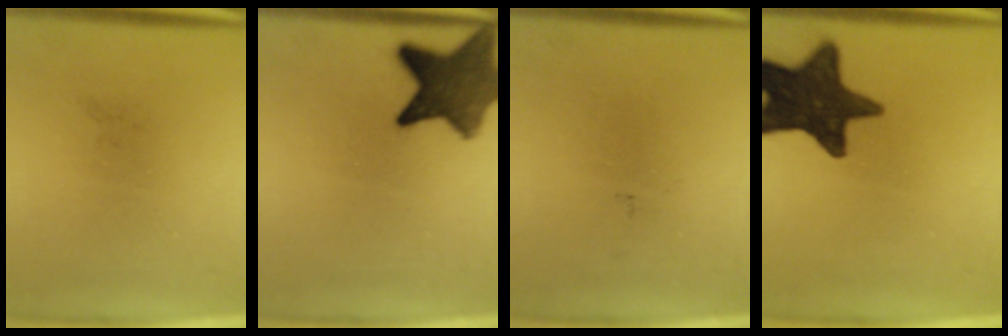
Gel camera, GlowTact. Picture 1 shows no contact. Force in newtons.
{"total": 10.5}
{"total": 0.0}
{"total": 14.6}